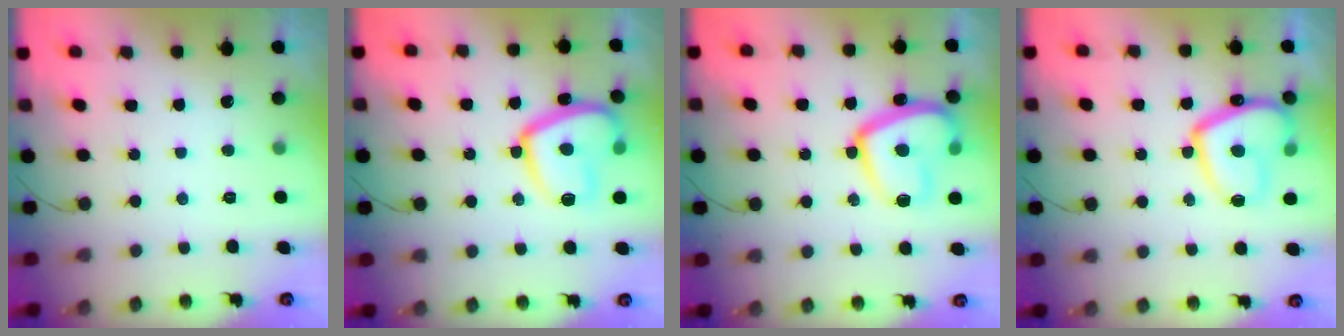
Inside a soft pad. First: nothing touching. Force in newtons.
{"total": 15.7, "press": 15.5, "slide": 1.8}
{"total": 18.7, "press": 18.6, "slide": 1.6}
{"total": 15.0, "press": 14.9, "slide": 1.4}